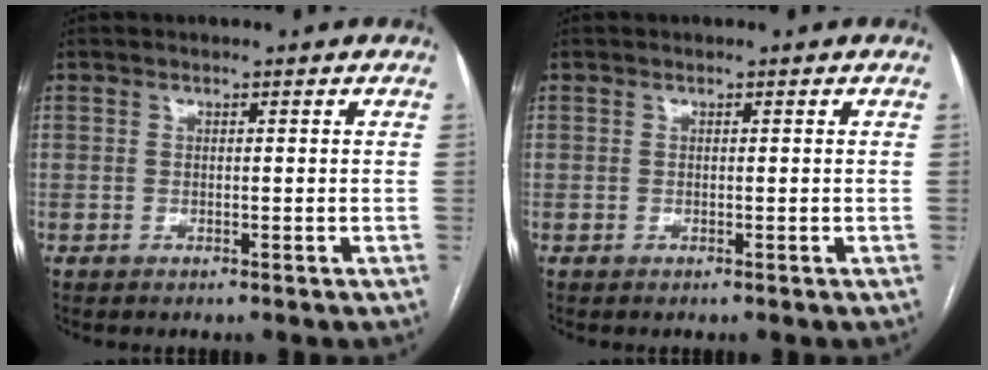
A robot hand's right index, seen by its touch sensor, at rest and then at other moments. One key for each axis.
{"total": 0.0}